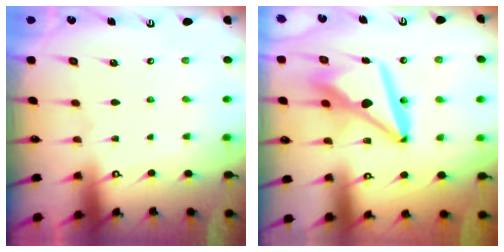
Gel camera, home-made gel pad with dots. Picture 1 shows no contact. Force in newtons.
{"total": 13.7, "press": 13.6, "slide": 1.3}